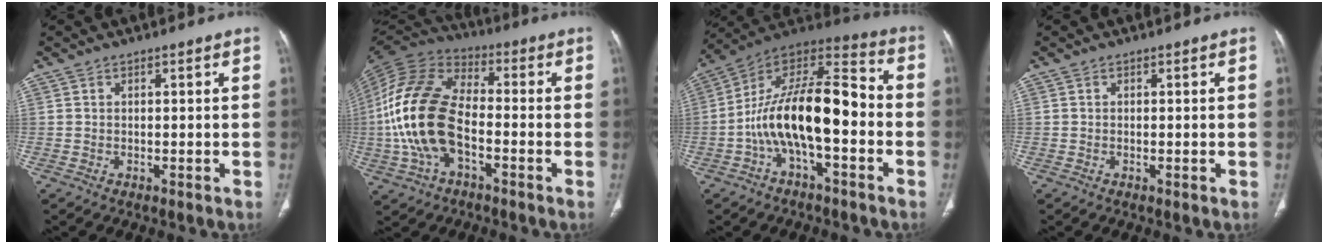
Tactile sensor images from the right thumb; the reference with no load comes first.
{"total": 18.2, "force": [-3.4, 10.3, 14.6], "torque": [-0.301, 0.028, -0.067]}
{"total": 18.7, "force": [-3.9, 7.9, 16.5], "torque": [-0.274, 0.070, -0.071]}
{"total": 0.0}